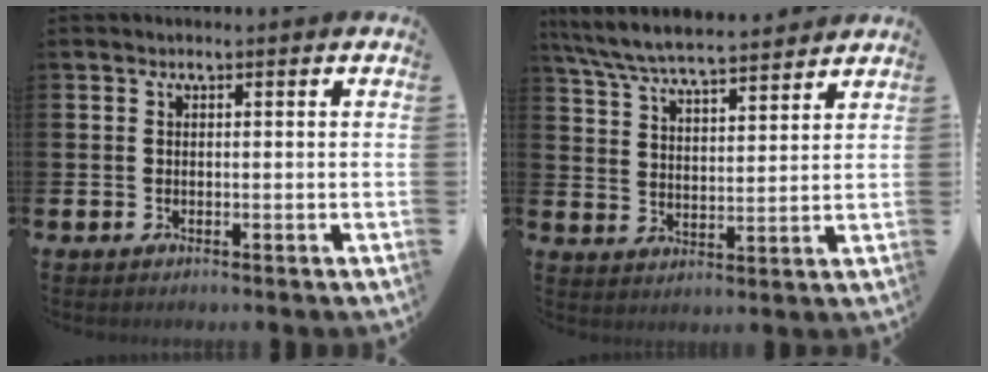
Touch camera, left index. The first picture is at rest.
{"total": 7.1, "force": [6.8, 0.5, 2.0], "torque": [-0.066, -0.038, 0.120]}